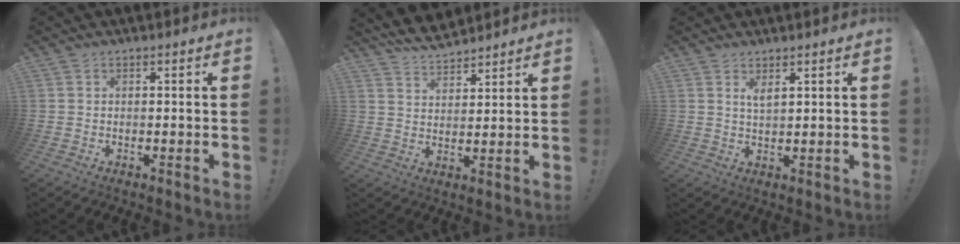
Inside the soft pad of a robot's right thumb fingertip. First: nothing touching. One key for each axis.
{"total": 7.4, "fx": 6.8, "fy": 2.5, "fz": 1.7, "tx": -0.046, "ty": -0.040, "tz": 0.129}
{"total": 2.9, "fx": 2.2, "fy": 0.7, "fz": 1.7, "tx": -0.023, "ty": -0.009, "tz": 0.034}